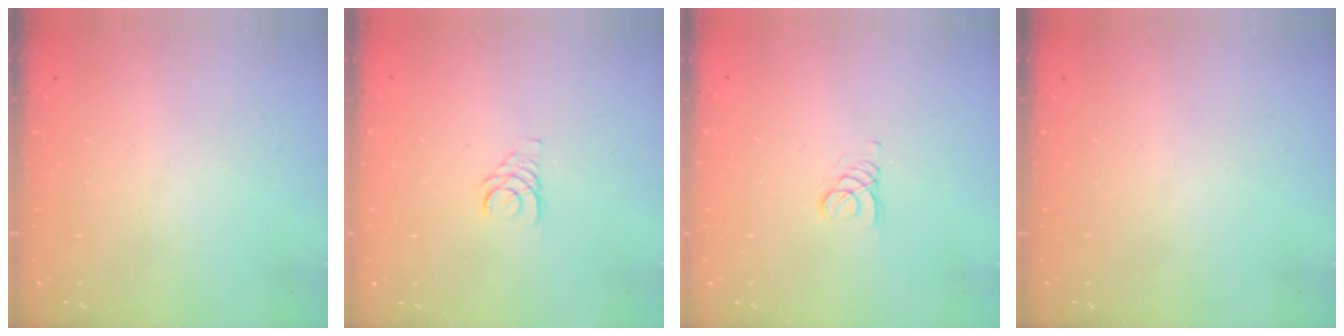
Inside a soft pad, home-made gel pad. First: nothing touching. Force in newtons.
{"total": 2.9, "press": 2.9, "slide": 0.3}
{"total": 0.7, "press": 0.7, "slide": 0.1}
{"total": 0.0}